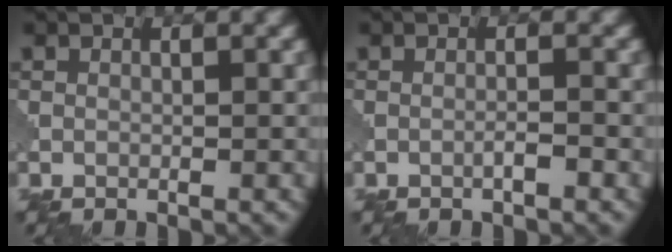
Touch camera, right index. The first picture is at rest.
{"total": 1.2, "force": [-0.6, 0.1, 1.0], "torque": [-0.015, 0.005, -0.014]}